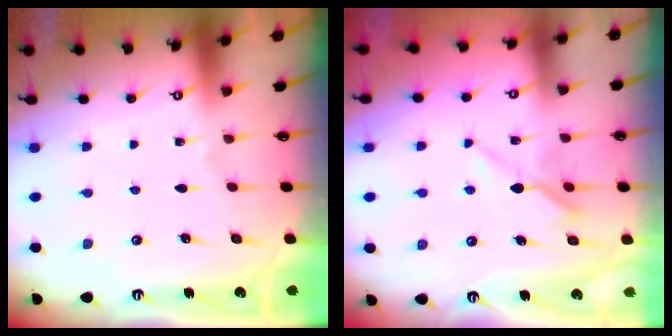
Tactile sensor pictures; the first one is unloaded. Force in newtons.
{"total": 6.2, "press": 6.2, "slide": 0.8}